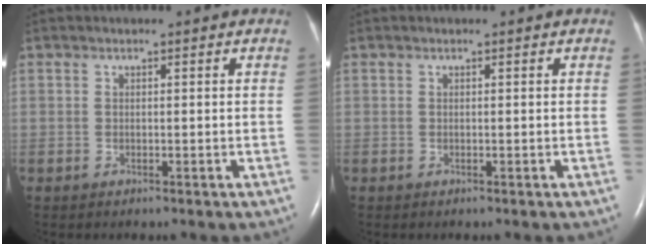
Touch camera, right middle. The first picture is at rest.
{"total": 0.0}